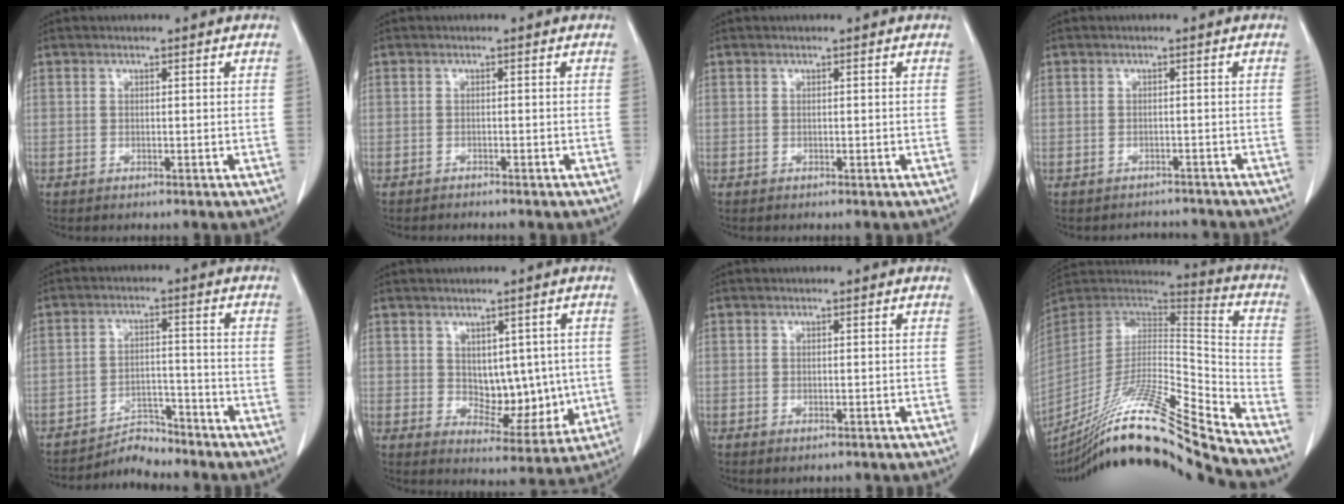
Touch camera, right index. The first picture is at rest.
{"total": 1.3, "force": [-1.3, 0.0, 0.3], "torque": [-0.007, -0.003, -0.015]}
{"total": 0.0}
{"total": 3.1, "force": [-2.9, 1.1, -0.6], "torque": [0.009, 0.005, -0.039]}
{"total": 4.8, "force": [-4.7, 0.5, -0.5], "torque": [0.008, 0.005, -0.075]}
{"total": 7.9, "force": [0.6, 4.8, 6.2], "torque": [-0.071, 0.000, 0.029]}
{"total": 1.0, "force": [-0.6, 0.4, 0.7], "torque": [-0.010, -0.002, -0.004]}
{"total": 24.2, "force": [-20.0, -1.1, 13.6], "torque": [-0.238, -0.018, -0.353]}